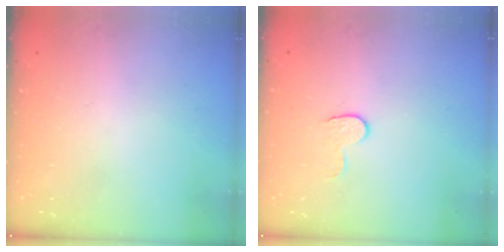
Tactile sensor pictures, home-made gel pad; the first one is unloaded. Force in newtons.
{"total": 5.9, "press": 5.9, "slide": 0.5}